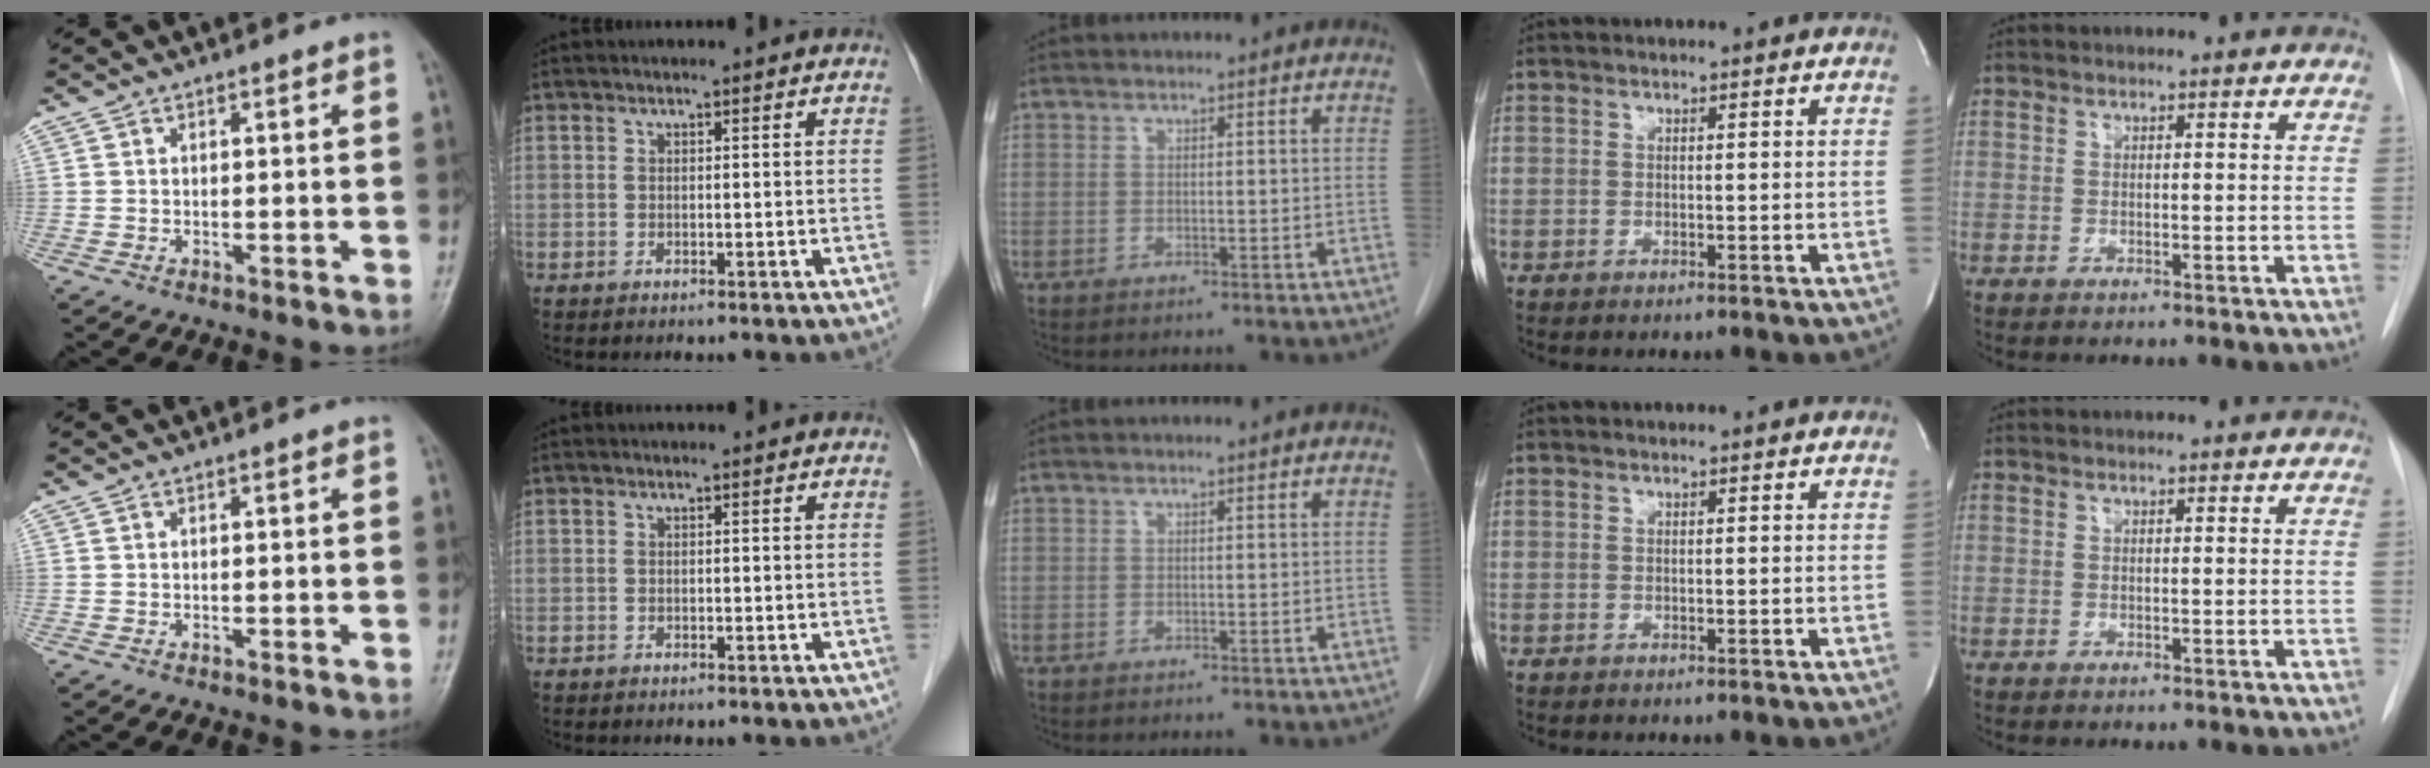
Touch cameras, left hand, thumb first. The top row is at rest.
{}